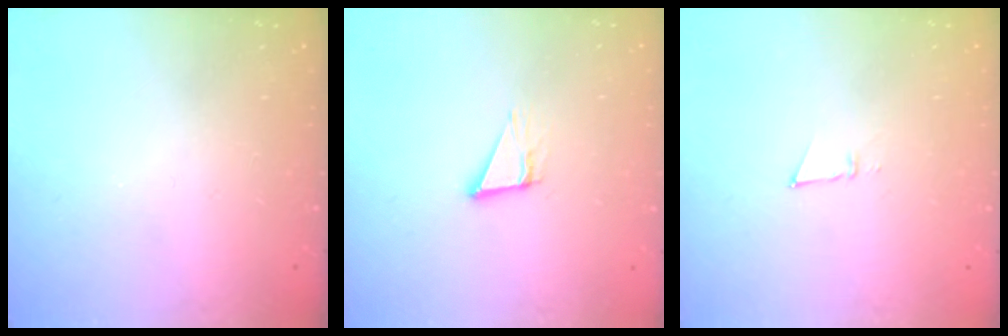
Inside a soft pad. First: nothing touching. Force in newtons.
{"total": 3.8, "press": 3.7, "slide": 0.4}
{"total": 3.1, "press": 3.1, "slide": 0.7}